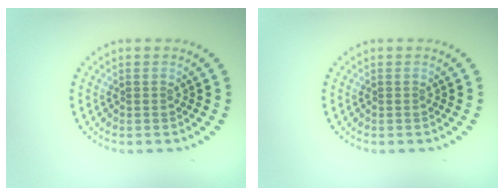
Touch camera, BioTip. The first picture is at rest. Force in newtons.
{"total": 0.0}